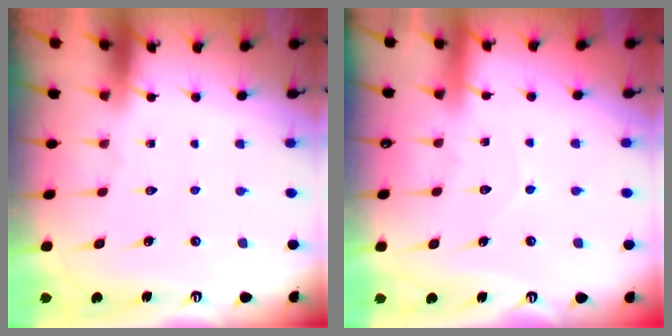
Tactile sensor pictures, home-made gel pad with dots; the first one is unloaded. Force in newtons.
{"total": 2.8, "press": 2.8, "slide": 0.3}